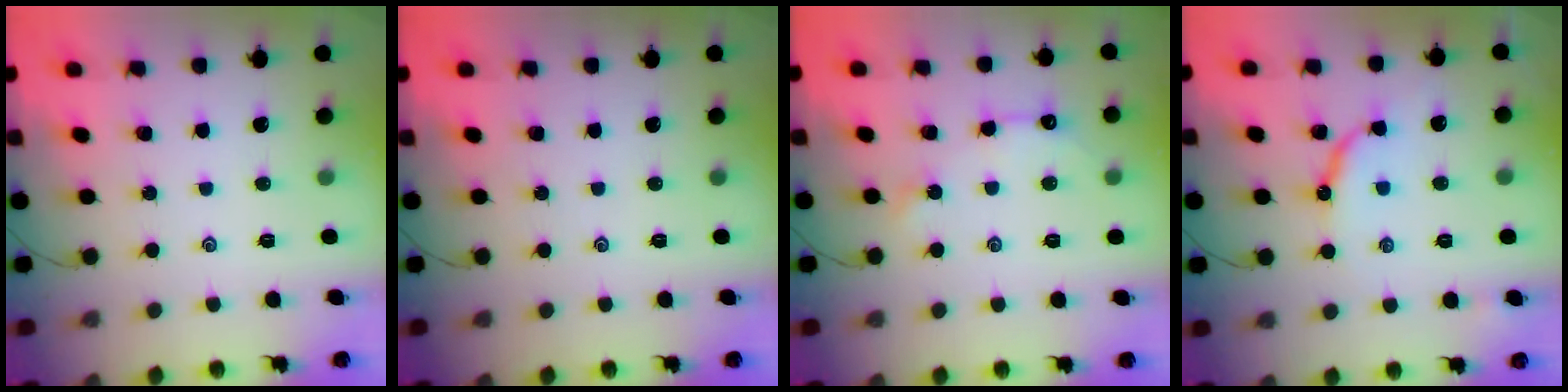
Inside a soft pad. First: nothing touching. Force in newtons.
{"total": 0.0}
{"total": 4.8, "press": 4.8, "slide": 0.5}
{"total": 8.0, "press": 8.0, "slide": 0.6}